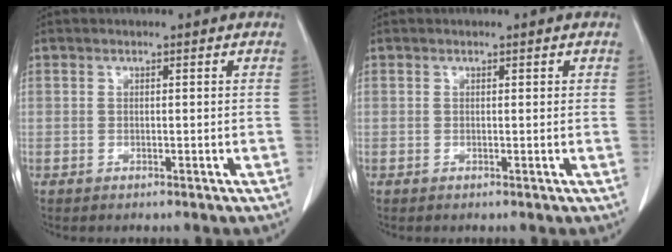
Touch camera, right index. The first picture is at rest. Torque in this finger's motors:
{"motor_torque": [-0.17, -0.02, 0.00, -0.01]}